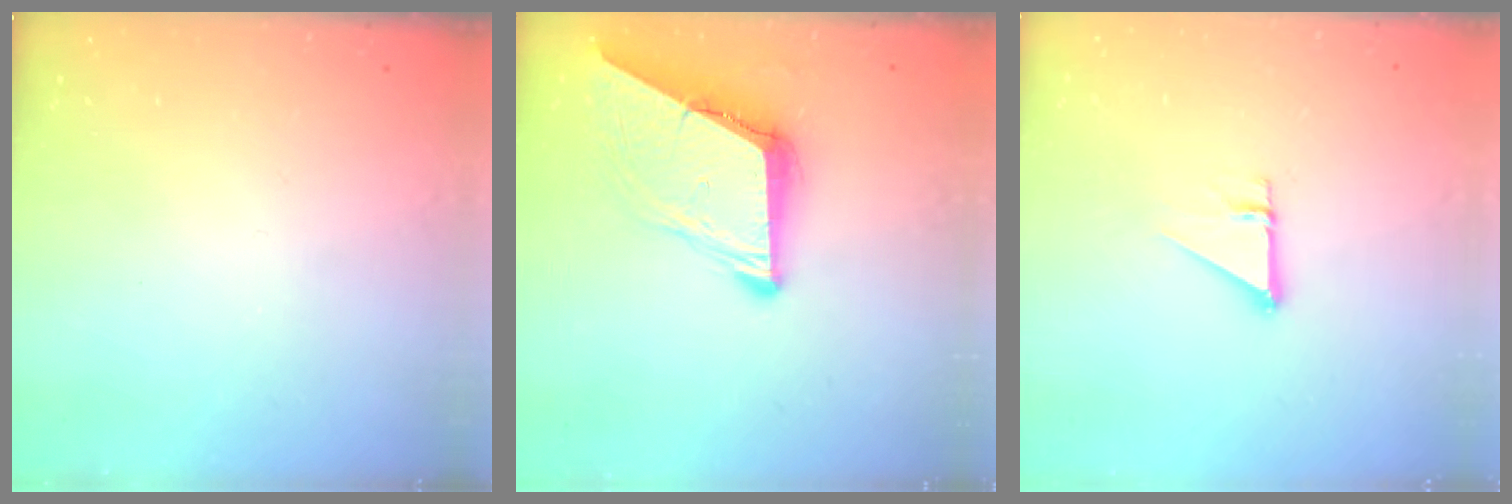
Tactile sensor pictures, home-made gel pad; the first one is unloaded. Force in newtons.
{"total": 9.4, "press": 9.3, "slide": 1.1}
{"total": 2.7, "press": 2.7, "slide": 0.2}